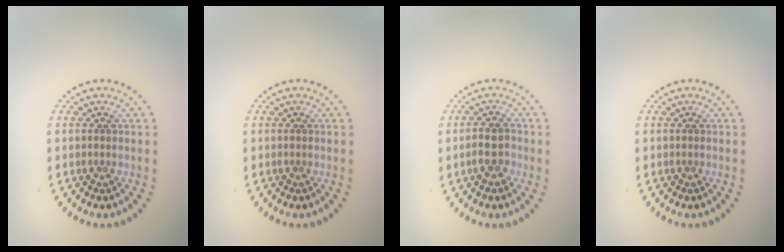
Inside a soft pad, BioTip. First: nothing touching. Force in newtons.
{"total": 0.0}
{"total": 2.2, "press": 2.1, "slide": 0.7}
{"total": 0.0}